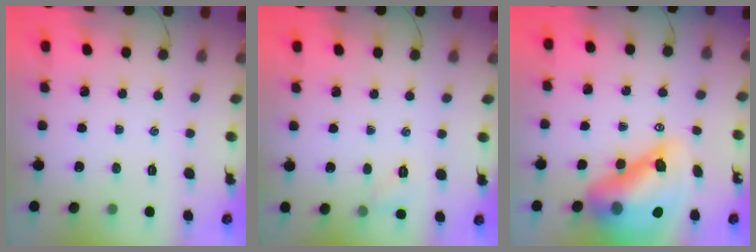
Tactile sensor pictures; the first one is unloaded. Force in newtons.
{"total": 4.8, "press": 4.5, "slide": 1.4}
{"total": 17.7, "press": 16.9, "slide": 5.0}